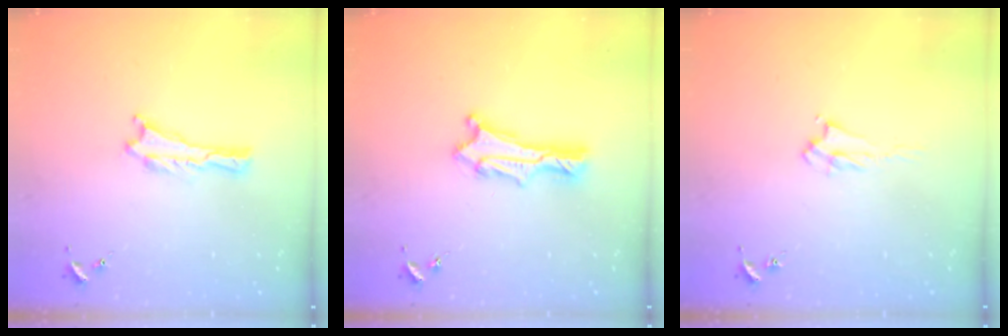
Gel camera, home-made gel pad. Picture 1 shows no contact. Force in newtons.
{"total": 2.4, "press": 2.4, "slide": 0.3}
{"total": 2.2, "press": 2.2, "slide": 0.4}